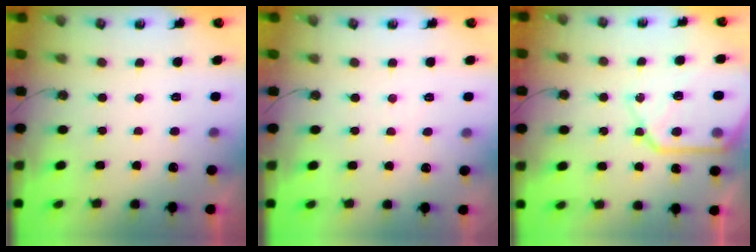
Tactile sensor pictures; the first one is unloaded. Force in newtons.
{"total": 2.5, "press": 2.4, "slide": 0.4}
{"total": 17.2, "press": 17.1, "slide": 2.0}